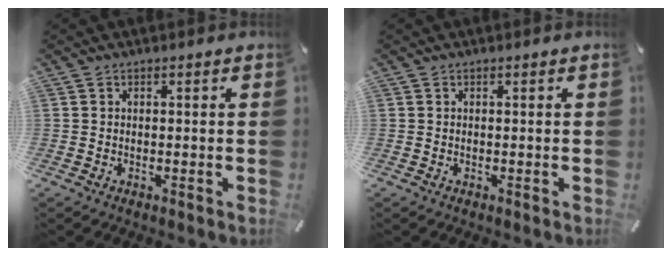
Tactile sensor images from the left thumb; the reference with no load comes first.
{"total": 0.0}